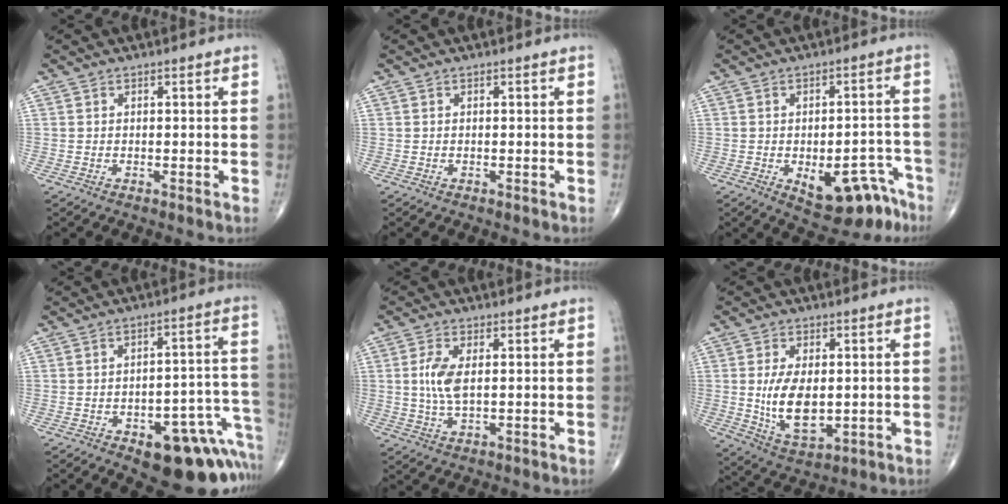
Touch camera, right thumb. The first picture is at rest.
{"total": 0.0}
{"total": 12.5, "force": [-7.2, 6.0, 8.3], "torque": [-0.071, 0.053, -0.091]}
{"total": 18.0, "force": [-8.9, 8.1, 13.4], "torque": [-0.086, 0.080, -0.100]}
{"total": 5.7, "force": [0.6, 2.5, 5.1], "torque": [-0.117, -0.002, 0.012]}
{"total": 10.7, "force": [-0.1, 5.9, 9.0], "torque": [-0.151, -0.017, 0.012]}